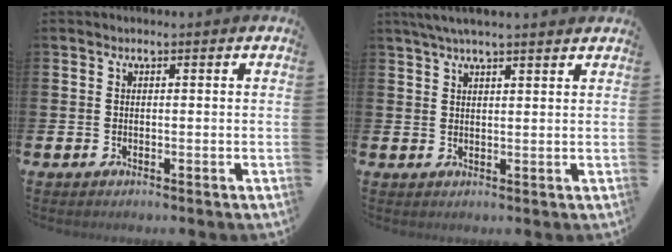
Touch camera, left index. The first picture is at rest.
{"total": 3.8, "force": [3.2, 0.4, 2.0], "torque": [-0.040, -0.003, 0.058]}